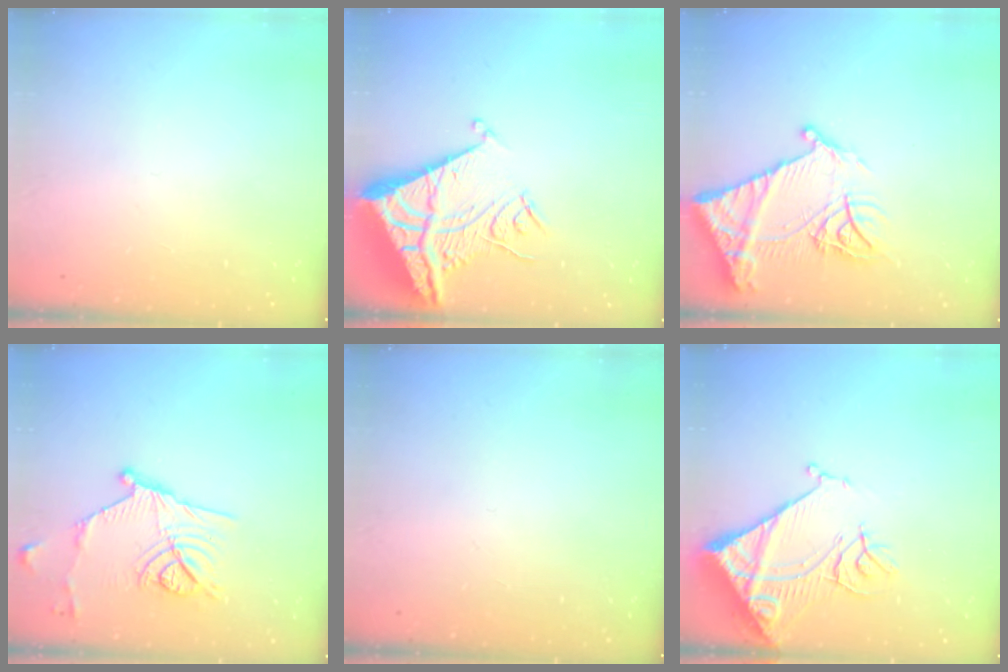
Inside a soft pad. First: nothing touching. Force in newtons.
{"total": 16.7, "press": 16.6, "slide": 1.8}
{"total": 16.9, "press": 16.8, "slide": 1.5}
{"total": 14.8, "press": 14.6, "slide": 2.2}
{"total": 0.0}
{"total": 15.3, "press": 15.2, "slide": 1.8}